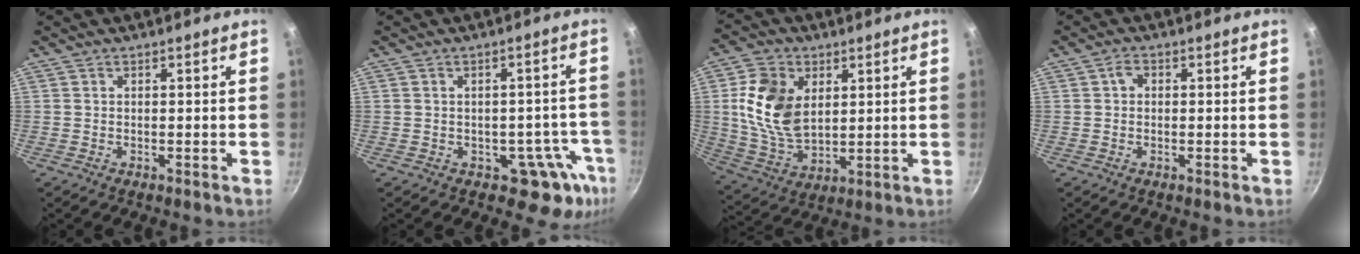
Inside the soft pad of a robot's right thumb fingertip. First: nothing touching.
{"total": 8.3, "force": [-3.8, 6.0, 4.4], "torque": [0.020, 0.048, -0.030]}
{"total": 14.1, "force": [3.1, 9.5, 10.0], "torque": [-0.173, -0.019, 0.068]}
{"total": 1.7, "force": [0.2, 1.3, 1.1], "torque": [-0.017, 0.006, -0.001]}